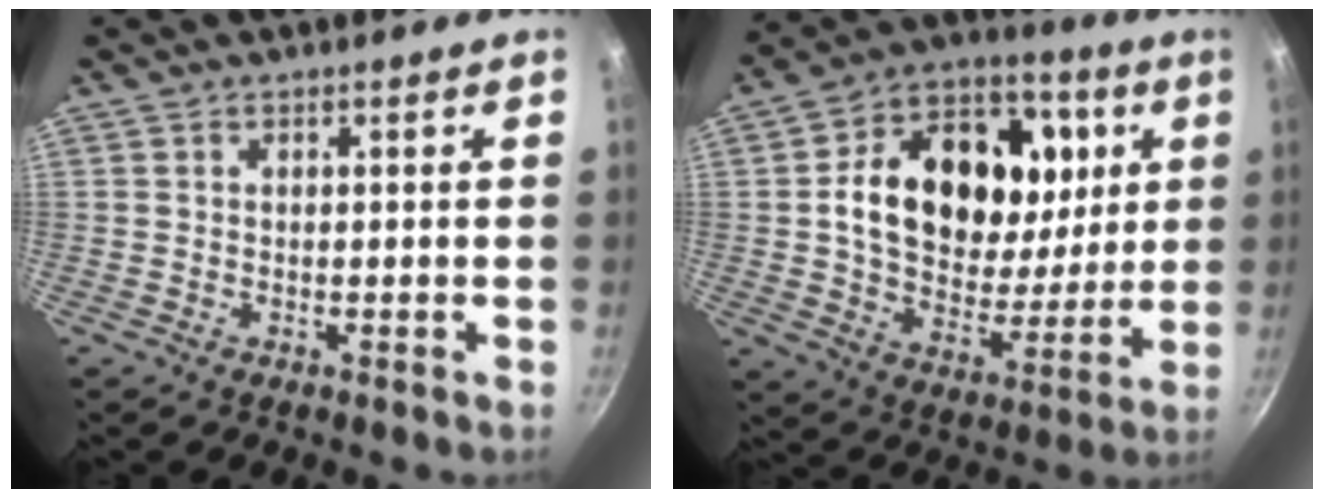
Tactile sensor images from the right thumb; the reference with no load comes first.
{"total": 24.4, "force": [5.2, 17.2, 16.5], "torque": [-0.226, -0.002, 0.075]}